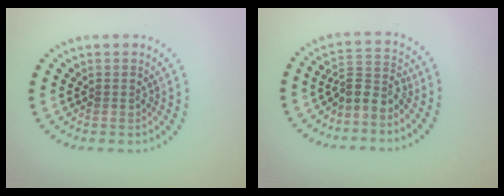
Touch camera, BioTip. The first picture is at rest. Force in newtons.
{"total": 2.9, "press": 2.3, "slide": 1.7}